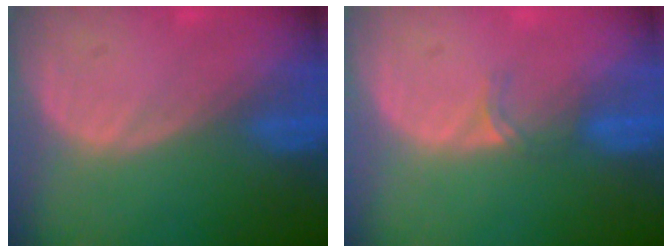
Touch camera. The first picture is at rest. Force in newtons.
{"total": 1.9, "press": 1.5, "slide": 1.2}